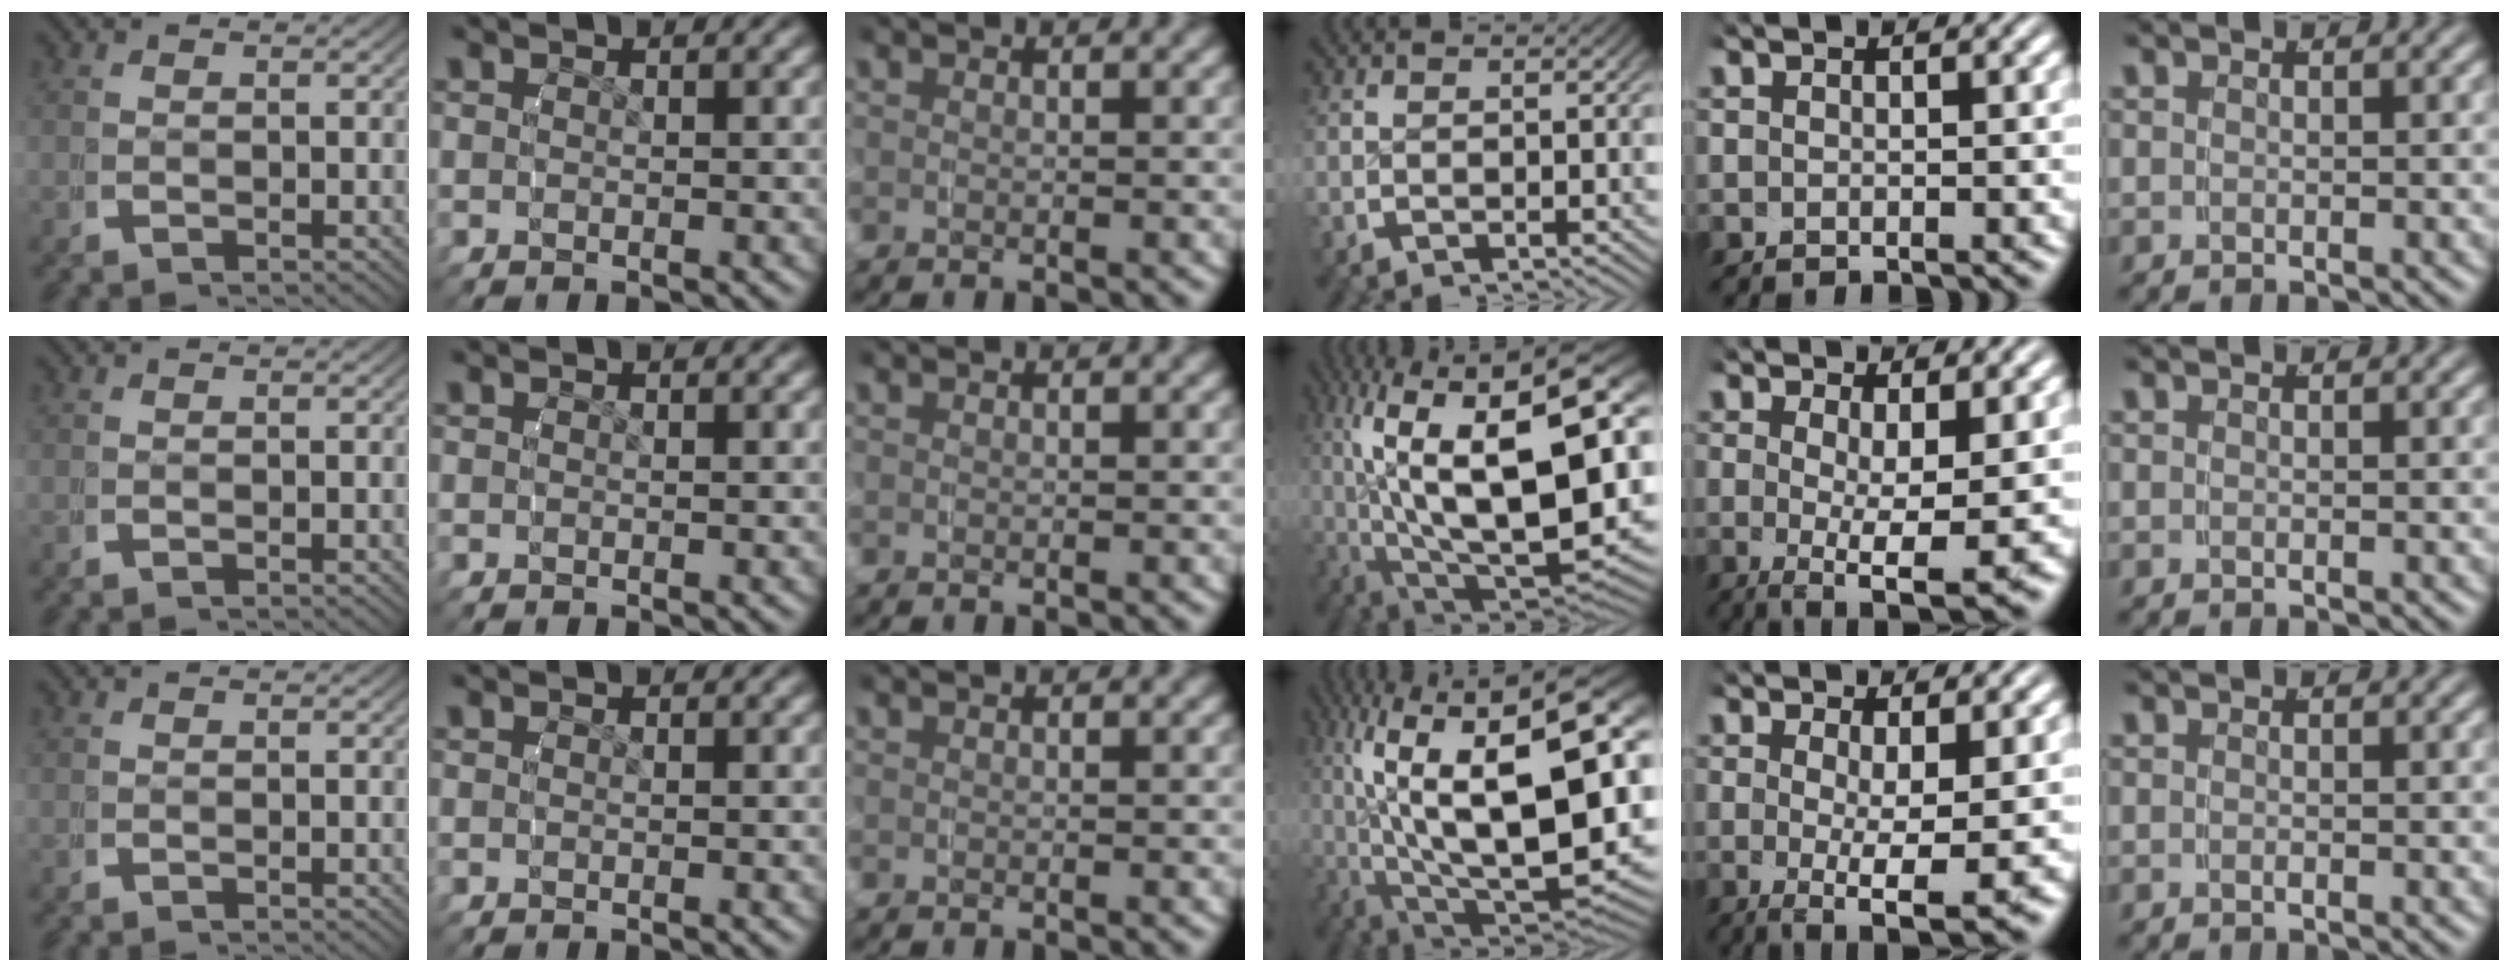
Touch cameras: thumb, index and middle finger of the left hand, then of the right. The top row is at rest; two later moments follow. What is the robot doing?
{"motion": "grasp_and_lifting", "object": "water bottle"}